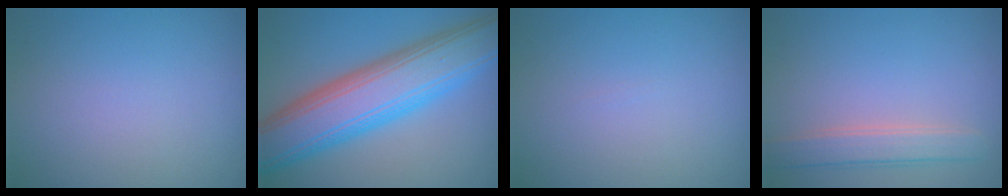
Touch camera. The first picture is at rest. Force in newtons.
{"total": 10.1, "press": 10.1, "slide": 0.8}
{"total": 0.0}
{"total": 2.7, "press": 2.7, "slide": 0.5}